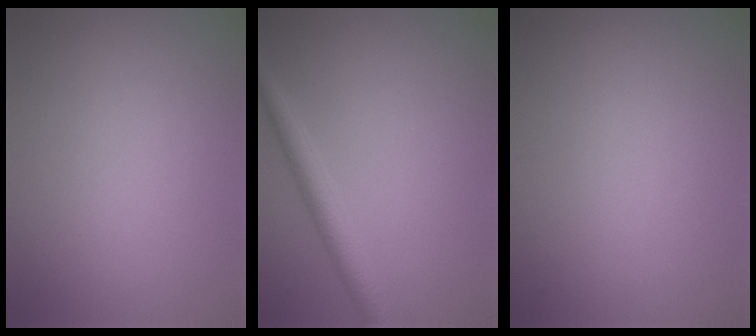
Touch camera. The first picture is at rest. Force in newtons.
{"total": 2.8, "press": 2.7, "slide": 0.2}
{"total": 0.0}